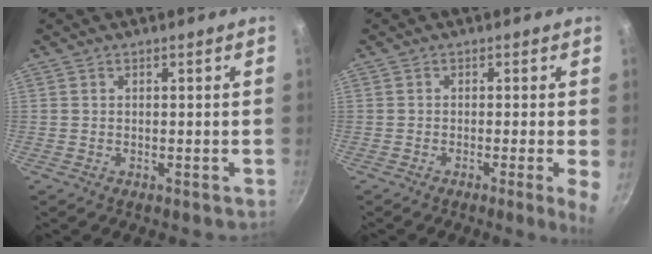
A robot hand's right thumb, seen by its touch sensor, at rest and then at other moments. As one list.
[{"total": 4.1, "force": [-0.9, 0.0, 4.0], "torque": [-0.053, -0.006, -0.016]}]